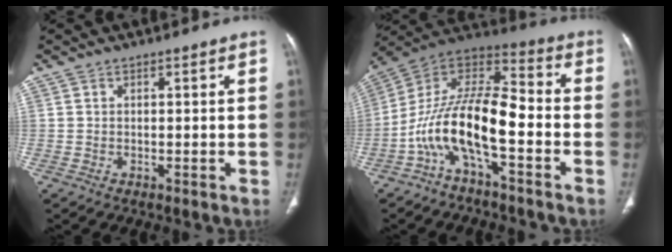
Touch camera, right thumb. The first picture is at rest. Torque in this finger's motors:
{"motor_torque": [2.51, 2.46, 1.76, -1.01, 0.53]}